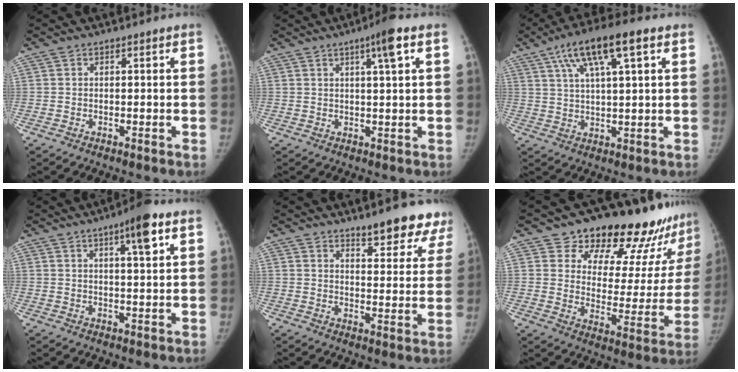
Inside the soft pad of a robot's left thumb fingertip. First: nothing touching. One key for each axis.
{"total": 5.5, "fx": 2.5, "fy": 0.2, "fz": 4.9, "tx": -0.077, "ty": -0.003, "tz": 0.038}
{"total": 12.6, "fx": 5.9, "fy": 3.0, "fz": 10.6, "tx": -0.188, "ty": 0.006, "tz": 0.100}
{"total": 7.2, "fx": 3.6, "fy": 1.4, "fz": 6.1, "tx": -0.084, "ty": -0.010, "tz": 0.051}
{"total": 11.9, "fx": 9.6, "fy": 3.8, "fz": 6.0, "tx": -0.025, "ty": -0.059, "tz": 0.114}
{"total": 22.7, "fx": 18.8, "fy": 9.3, "fz": 8.7, "tx": -0.063, "ty": -0.124, "tz": 0.241}